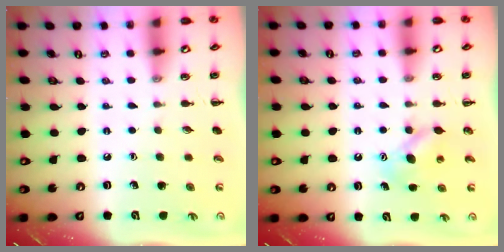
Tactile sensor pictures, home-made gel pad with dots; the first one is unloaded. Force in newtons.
{"total": 5.2, "press": 5.1, "slide": 0.9}